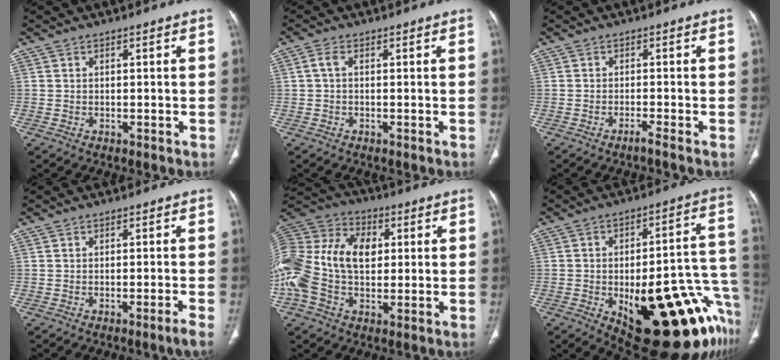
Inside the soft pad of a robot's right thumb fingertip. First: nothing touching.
{"total": 1.6, "force": [0.1, 0.8, 1.4], "torque": [-0.033, 0.004, 0.000]}
{"total": 1.4, "force": [-1.1, -0.4, 0.8], "torque": [-0.021, 0.003, -0.021]}
{"total": 1.9, "force": [-1.2, -0.7, 1.3], "torque": [-0.029, 0.004, -0.018]}
{"total": 22.8, "force": [1.8, 15.2, 16.9], "torque": [-0.394, 0.049, 0.038]}
{"total": 30.5, "force": [-11.9, 11.2, 25.7], "torque": [-0.241, 0.057, -0.141]}